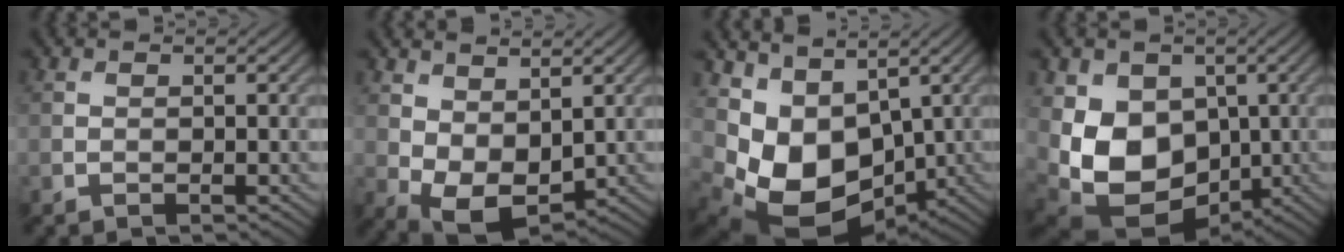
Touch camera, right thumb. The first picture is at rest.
{"total": 6.8, "force": [1.0, 4.3, 5.2], "torque": [-0.115, -0.014, 0.023]}
{"total": 9.7, "force": [0.8, 7.3, 6.3], "torque": [-0.146, -0.039, 0.026]}
{"total": 12.2, "force": [-0.5, 9.4, 7.8], "torque": [-0.173, -0.027, -0.003]}